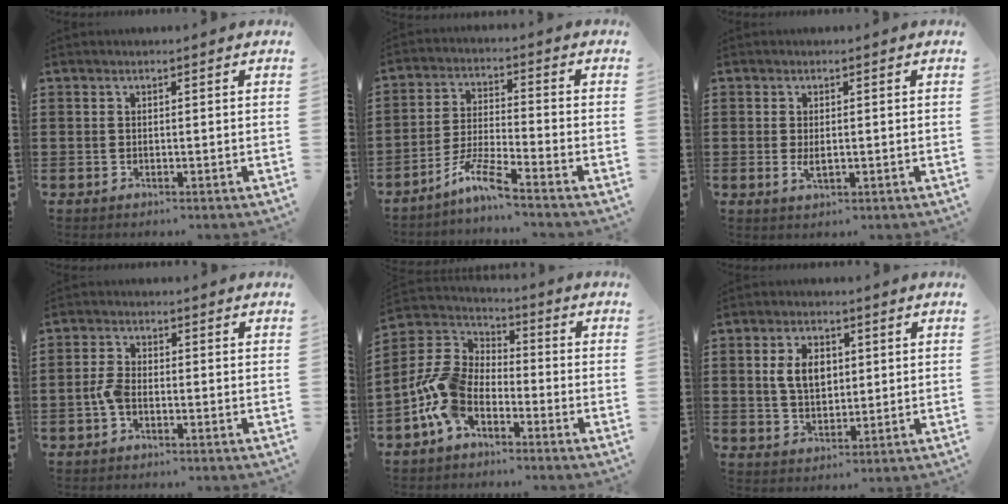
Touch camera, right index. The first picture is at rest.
{"total": 6.6, "force": [-5.4, -0.2, 3.8], "torque": [-0.090, -0.013, -0.107]}
{"total": 1.7, "force": [0.1, 0.8, 1.6], "torque": [-0.029, 0.003, 0.001]}
{"total": 2.8, "force": [-1.1, 1.5, 2.2], "torque": [-0.059, -0.002, -0.025]}
{"total": 9.5, "force": [-4.1, 6.1, 6.0], "torque": [-0.175, -0.002, -0.091]}
{"total": 5.5, "force": [1.1, 3.4, 4.1], "torque": [-0.089, 0.008, 0.014]}